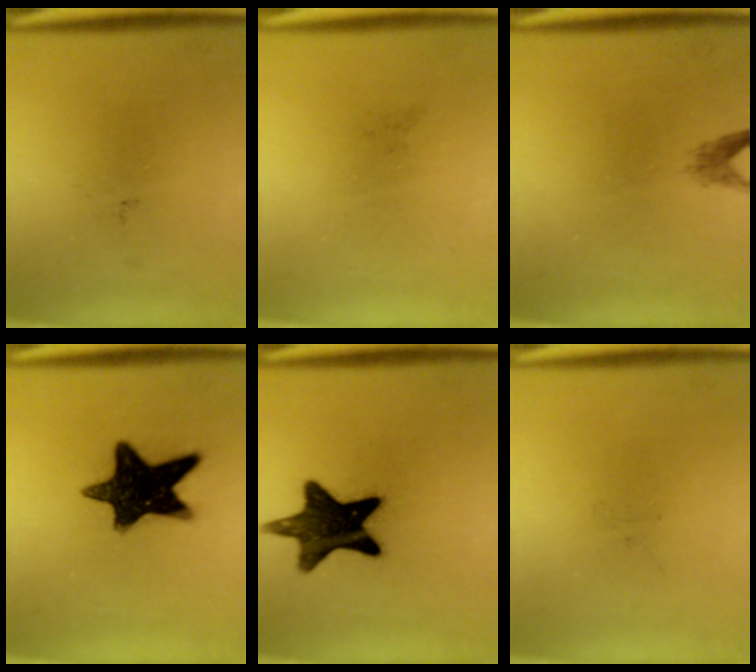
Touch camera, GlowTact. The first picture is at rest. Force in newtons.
{"total": 0.0}
{"total": 1.4}
{"total": 15.1}
{"total": 15.3}
{"total": 0.0}